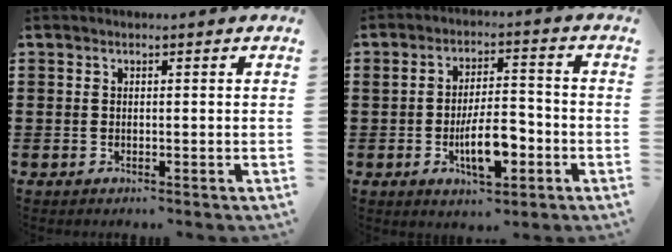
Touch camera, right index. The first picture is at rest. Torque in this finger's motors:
{"motor_torque": [0.60, -0.03, 0.38, 0.08]}